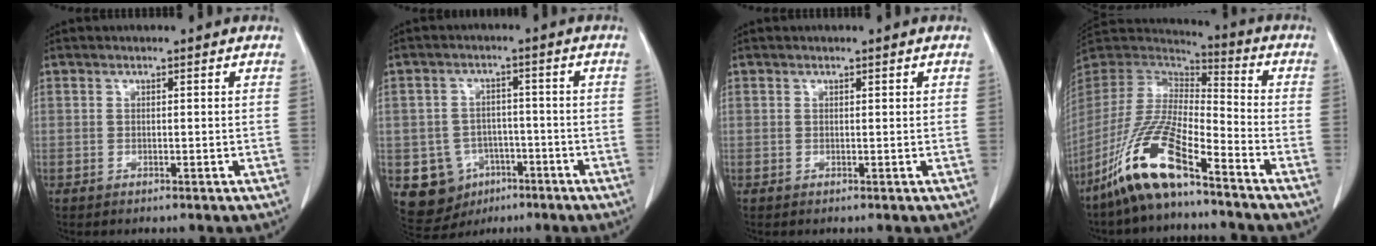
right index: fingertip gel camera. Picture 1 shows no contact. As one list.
[{"total": 8.9, "force": [-3.3, 8.1, 2.0], "torque": [-0.047, 0.014, -0.037]}, {"total": 0.0}, {"total": 15.1, "force": [-10.0, 2.3, 11.0], "torque": [-0.230, -0.017, -0.192]}]